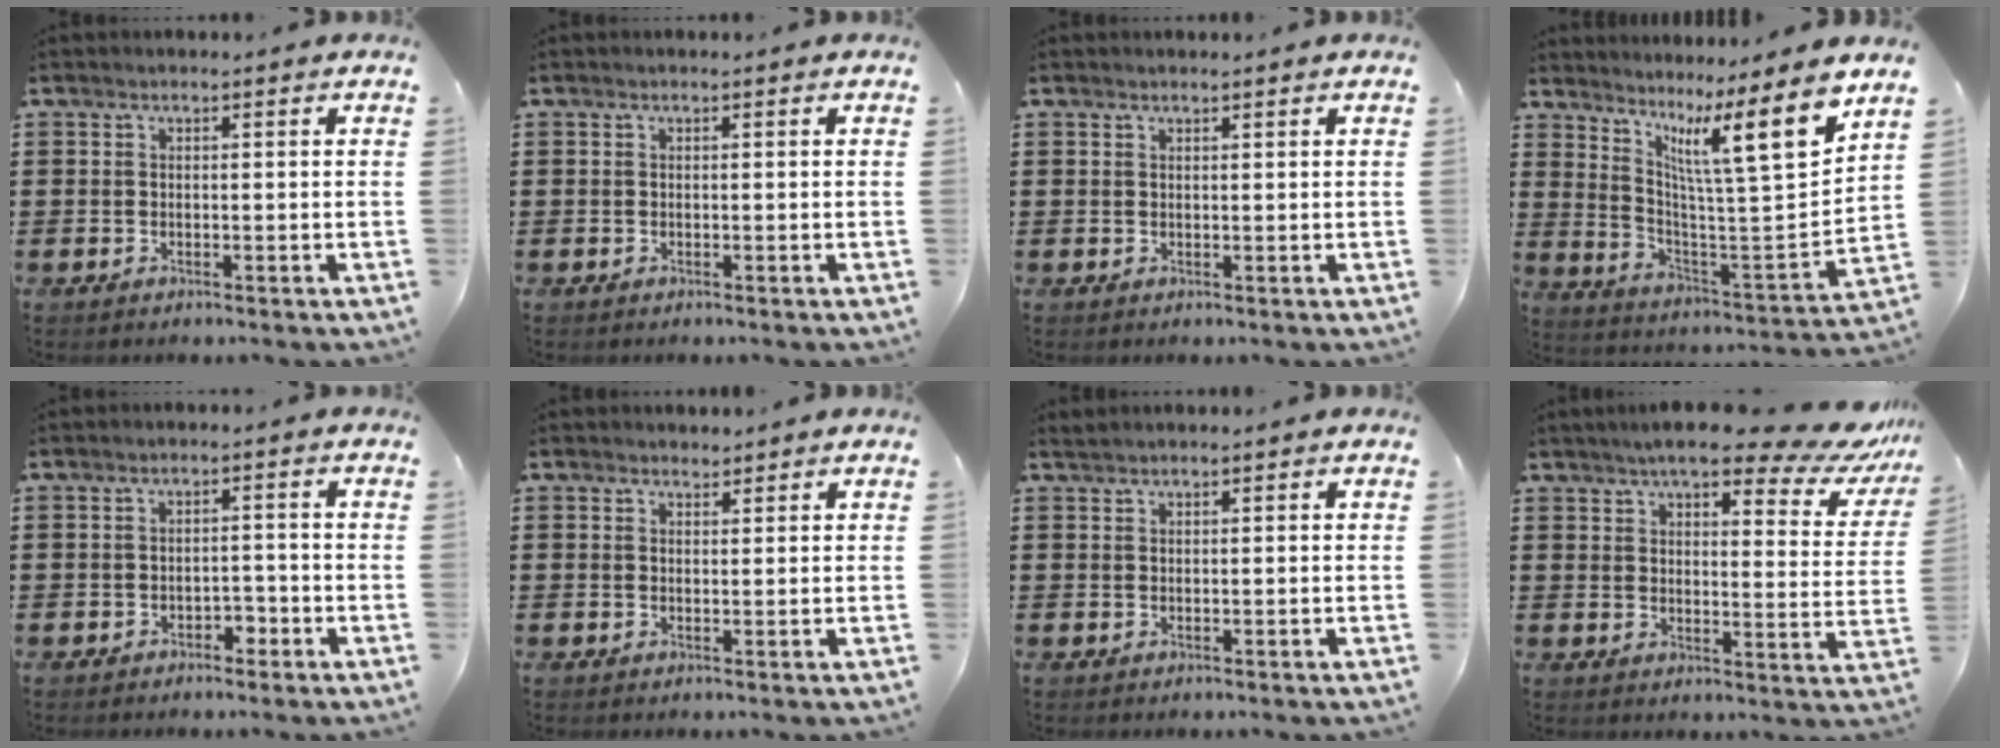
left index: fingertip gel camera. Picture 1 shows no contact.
{"total": 0.0}
{"total": 0.7, "force": [0.7, 0.0, 0.1], "torque": [-0.004, -0.001, 0.014]}
{"total": 11.7, "force": [7.9, 1.0, 8.5], "torque": [-0.152, -0.069, 0.116]}
{"total": 2.1, "force": [-1.7, 1.0, 0.7], "torque": [-0.021, 0.002, -0.036]}
{"total": 1.5, "force": [1.4, 0.6, -0.1], "torque": [-0.001, 0.004, 0.028]}
{"total": 0.8, "force": [0.8, 0.0, 0.3], "torque": [-0.007, 0.001, 0.015]}
{"total": 9.3, "force": [7.7, 1.8, 4.9], "torque": [-0.090, -0.036, 0.132]}